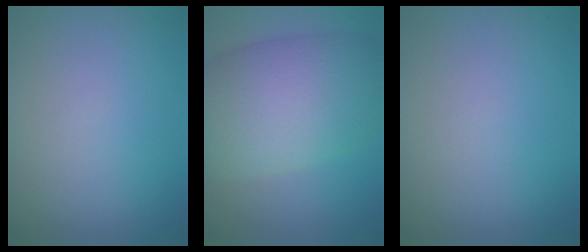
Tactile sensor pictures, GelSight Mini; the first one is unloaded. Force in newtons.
{"total": 10.9, "press": 10.9, "slide": 0.3}
{"total": 0.0}